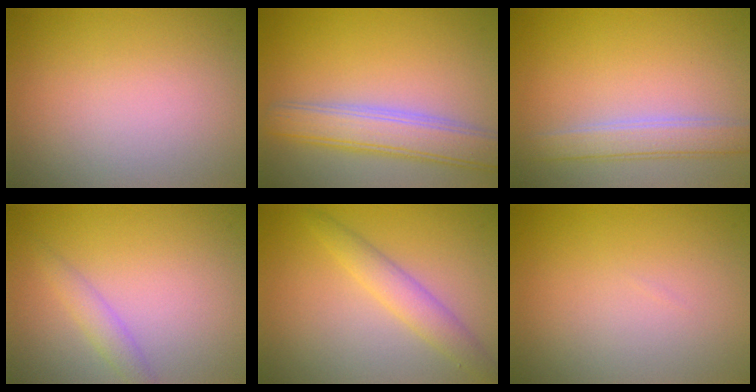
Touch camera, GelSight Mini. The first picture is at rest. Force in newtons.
{"total": 5.2, "press": 5.2, "slide": 0.4}
{"total": 3.0, "press": 3.0, "slide": 0.3}
{"total": 1.7, "press": 1.7, "slide": 0.1}
{"total": 2.8, "press": 2.8, "slide": 0.0}
{"total": 0.0}